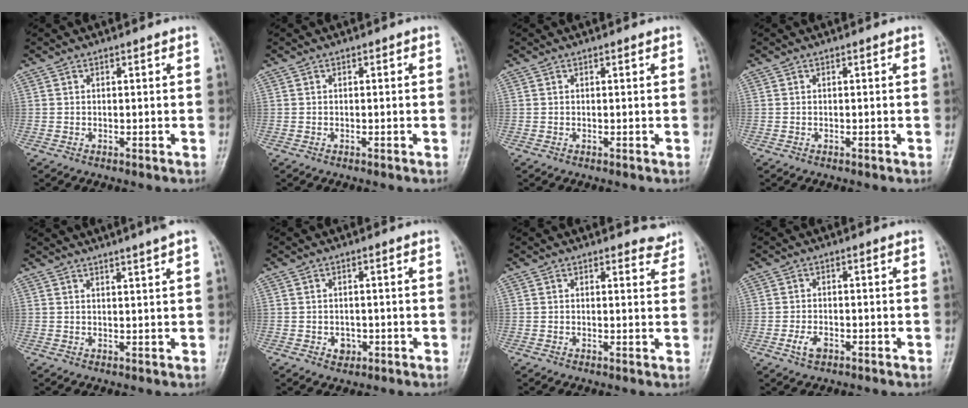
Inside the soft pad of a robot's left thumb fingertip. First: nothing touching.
{"total": 0.0}
{"total": 0.0}
{"total": 0.0}
{"total": 5.8, "force": [4.6, -0.4, 3.5], "torque": [-0.050, 0.003, 0.060]}
{"total": 2.0, "force": [-0.8, 1.7, 0.8], "torque": [0.002, 0.003, -0.005]}
{"total": 2.6, "force": [2.4, 1.0, 0.5], "torque": [0.014, -0.018, 0.019]}
{"total": 2.6, "force": [-1.4, 1.5, 1.6], "torque": [-0.034, 0.004, -0.023]}